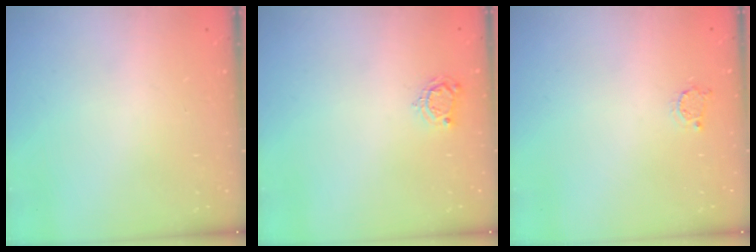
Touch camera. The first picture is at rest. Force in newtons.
{"total": 4.3, "press": 4.3, "slide": 0.4}
{"total": 3.1, "press": 3.1, "slide": 0.4}